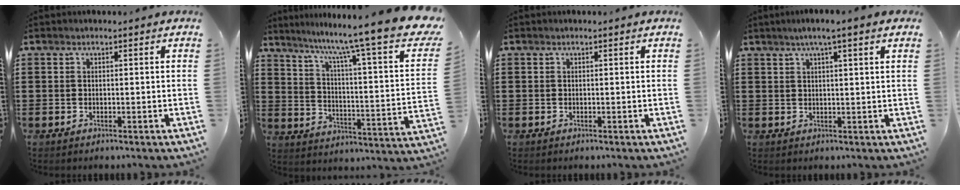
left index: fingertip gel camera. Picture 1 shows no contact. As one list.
[{"total": 11.3, "force": [9.1, -0.5, 6.8], "torque": [-0.139, -0.077, 0.135]}, {"total": 0.0}, {"total": 2.9, "force": [1.8, -0.3, 2.2], "torque": [-0.046, 0.001, 0.031]}]